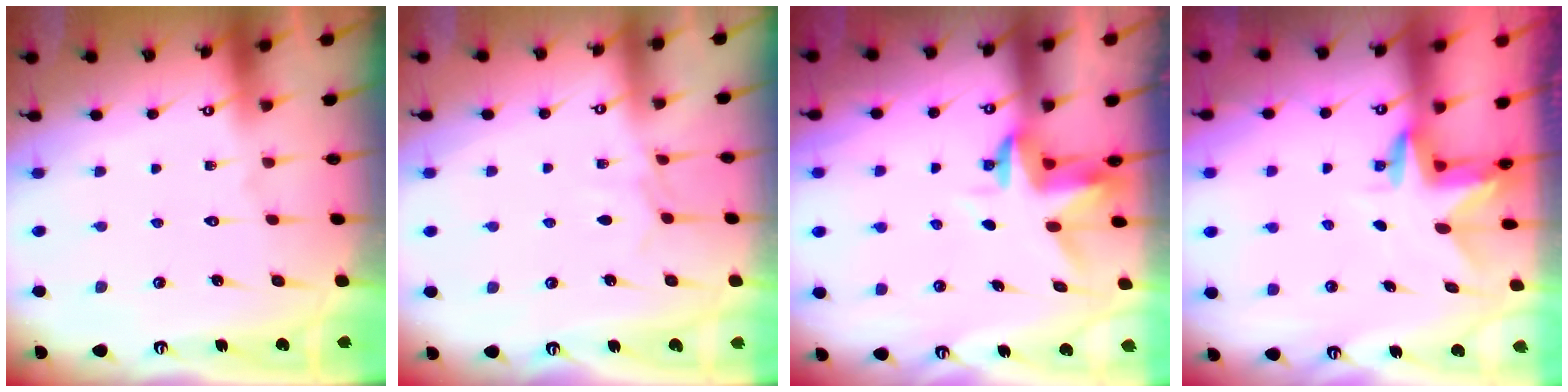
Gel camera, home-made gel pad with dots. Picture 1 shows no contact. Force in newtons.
{"total": 3.7, "press": 3.6, "slide": 0.4}
{"total": 3.4, "press": 3.3, "slide": 0.4}
{"total": 3.1, "press": 3.1, "slide": 0.2}